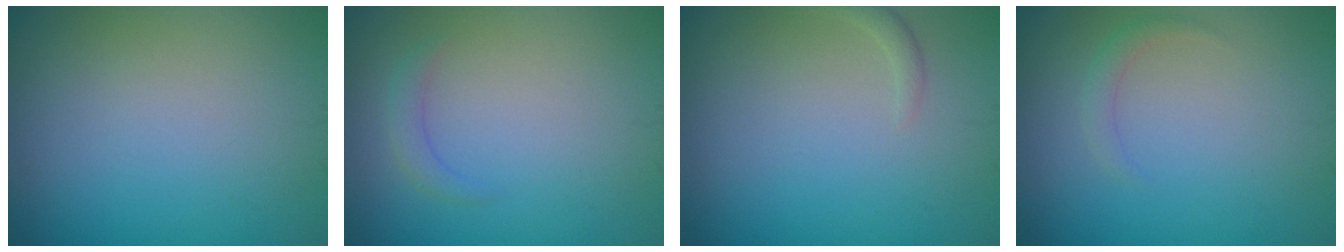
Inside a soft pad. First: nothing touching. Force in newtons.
{"total": 1.1, "press": 1.1, "slide": 0.1}
{"total": 0.8, "press": 0.8, "slide": 0.1}
{"total": 1.0, "press": 1.0, "slide": 0.1}